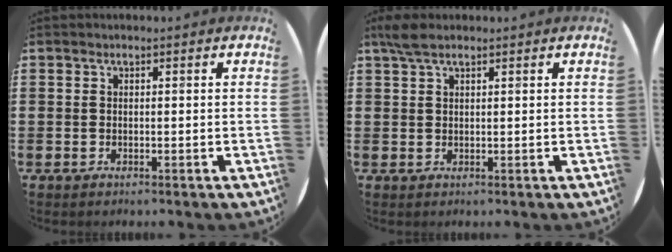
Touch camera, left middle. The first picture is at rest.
{"total": 2.6, "force": [1.9, 0.8, 1.6], "torque": [-0.036, 0.004, 0.035]}